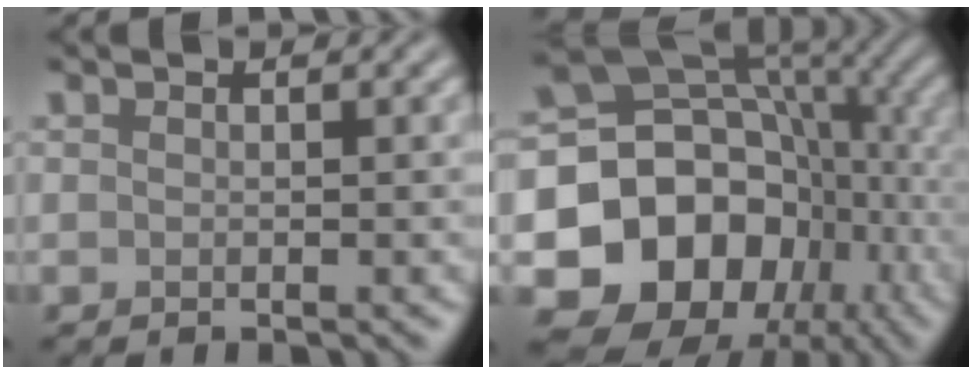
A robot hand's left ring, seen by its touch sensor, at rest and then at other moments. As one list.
[{"total": 16.1, "force": [-4.6, 12.9, 8.4], "torque": [-0.162, 0.006, -0.085]}]